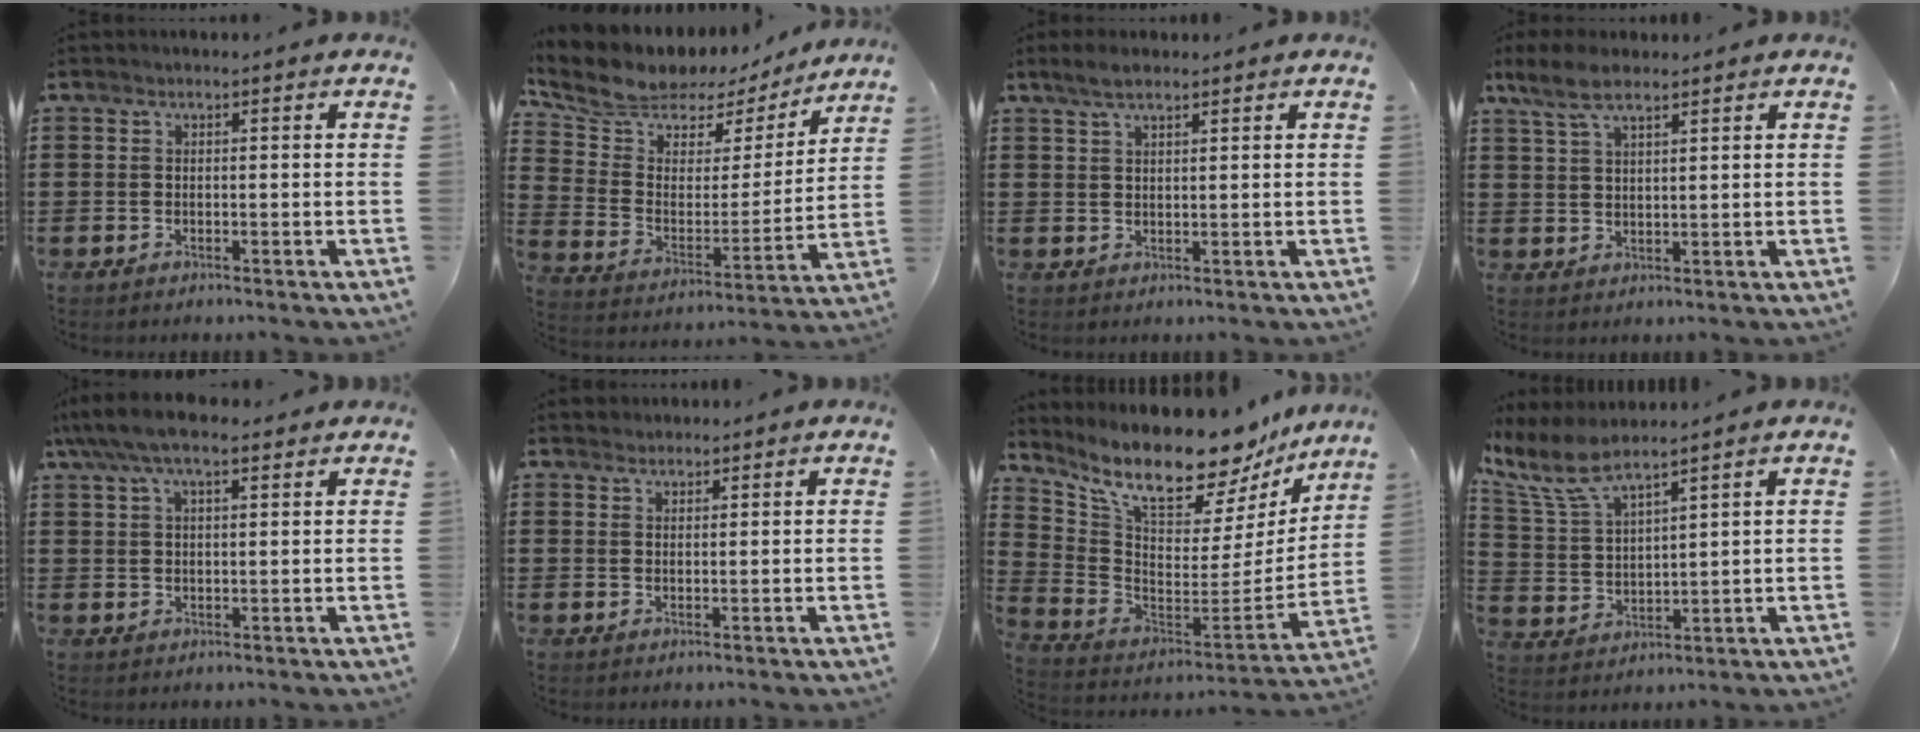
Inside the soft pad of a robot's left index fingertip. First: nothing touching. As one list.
[{"total": 7.1, "force": [5.5, 4.1, 1.8], "torque": [-0.075, -0.031, 0.094]}, {"total": 3.0, "force": [2.1, 1.0, 1.9], "torque": [-0.041, 0.005, 0.039]}, {"total": 4.8, "force": [3.3, 1.7, 3.1], "torque": [-0.069, 0.006, 0.061]}, {"total": 6.4, "force": [4.6, 2.0, 4.0], "torque": [-0.087, 0.001, 0.083]}, {"total": 1.8, "force": [1.6, 0.6, -0.2], "torque": [-0.001, 0.003, 0.034]}, {"total": 13.5, "force": [11.7, 2.9, 6.0], "torque": [-0.146, -0.095, 0.199]}, {"total": 7.5, "force": [6.2, 1.5, 3.9], "torque": [-0.107, -0.029, 0.109]}]